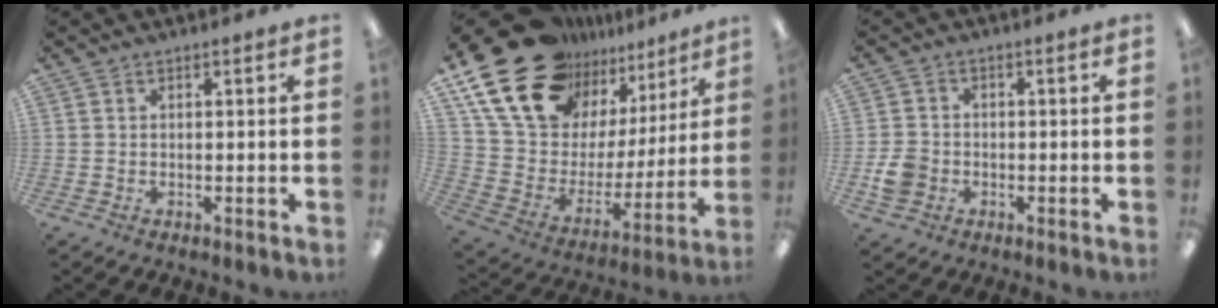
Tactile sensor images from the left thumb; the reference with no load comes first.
{"total": 23.7, "force": [17.2, 12.8, 10.1], "torque": [-0.189, -0.110, 0.324]}
{"total": 5.3, "force": [-1.7, 4.5, 2.4], "torque": [-0.035, 0.011, -0.029]}